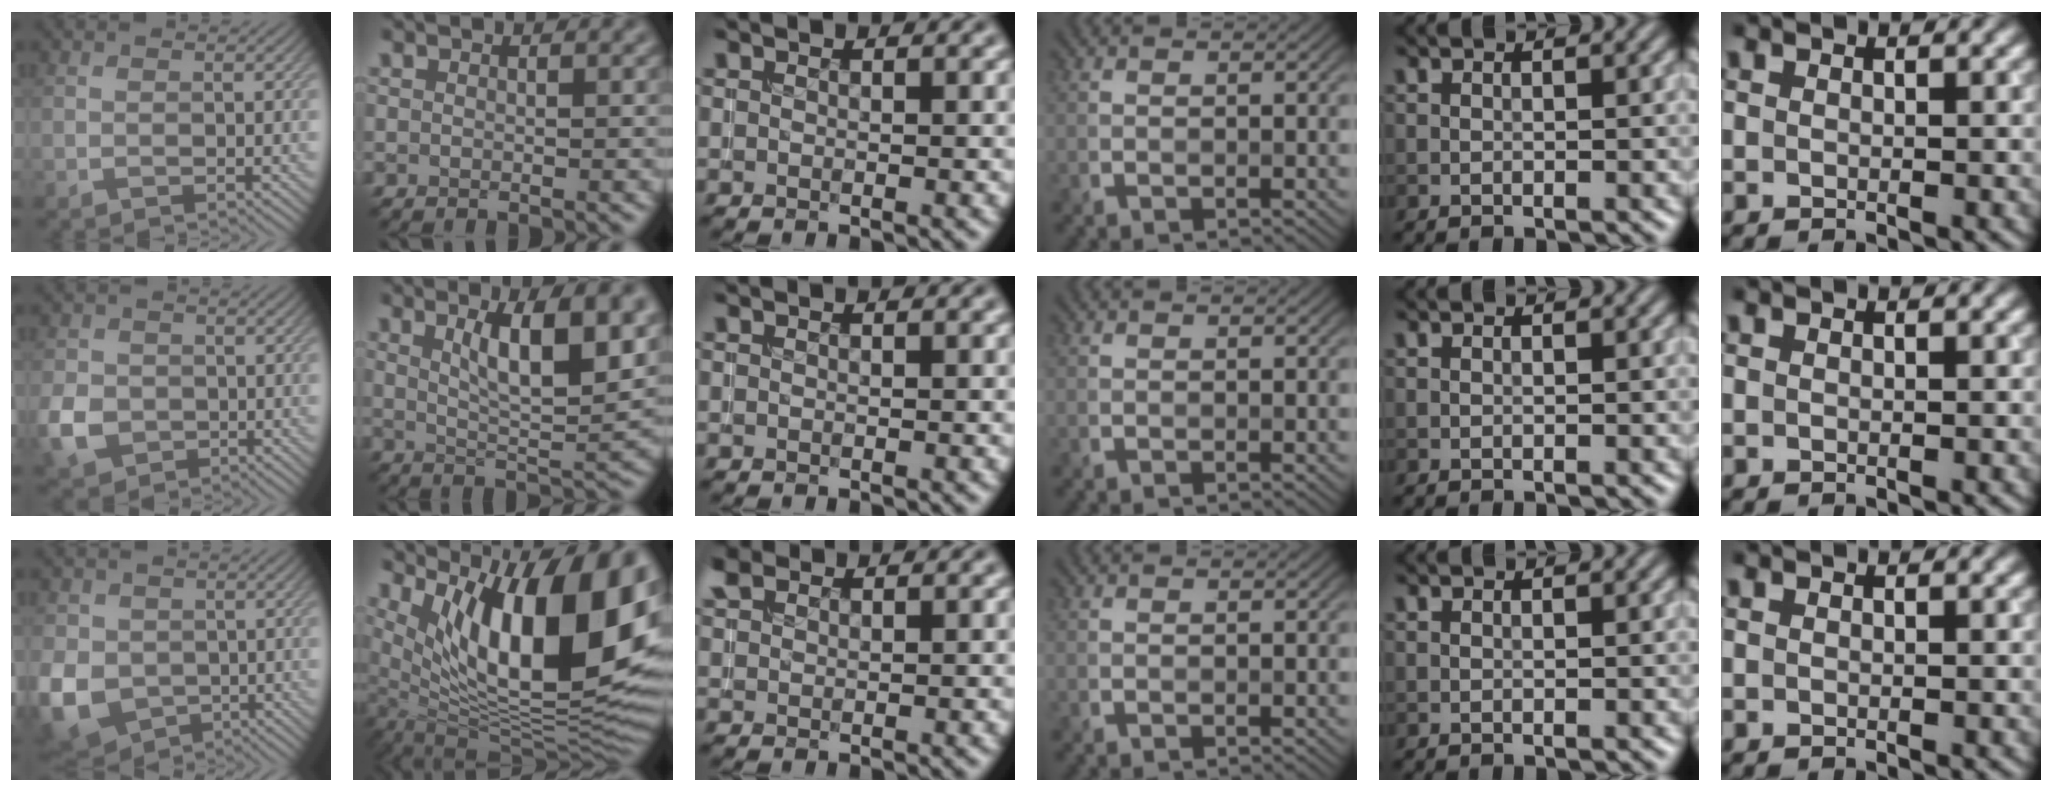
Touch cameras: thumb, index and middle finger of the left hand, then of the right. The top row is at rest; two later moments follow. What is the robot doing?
{"motion": "insert", "object": "coin"}